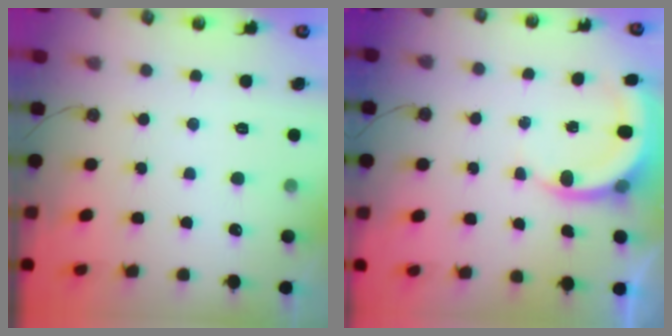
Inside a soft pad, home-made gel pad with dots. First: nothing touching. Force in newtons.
{"total": 4.9, "press": 4.9, "slide": 0.7}